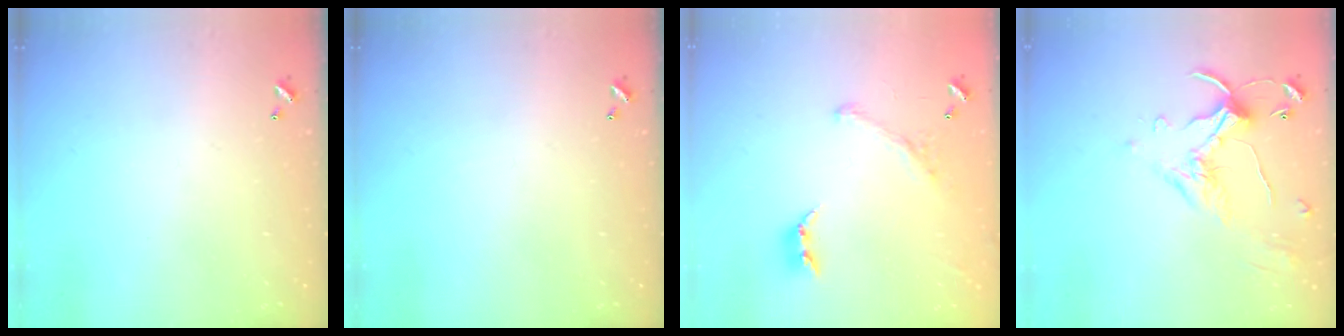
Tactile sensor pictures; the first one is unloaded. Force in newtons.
{"total": 0.0}
{"total": 1.2, "press": 0.5, "slide": 1.1}
{"total": 1.1, "press": 0.5, "slide": 1.0}